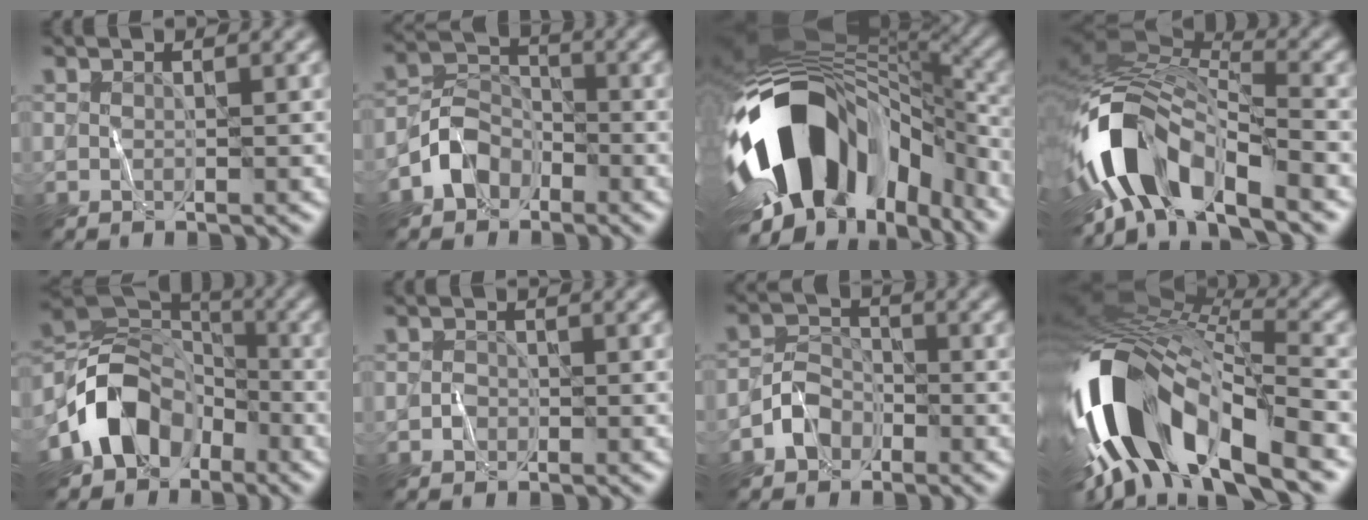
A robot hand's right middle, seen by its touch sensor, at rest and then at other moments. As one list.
[{"total": 3.7, "force": [-2.2, 2.7, 1.1], "torque": [-0.017, 0.010, -0.050]}, {"total": 16.1, "force": [-5.4, 10.1, 11.4], "torque": [-0.206, -0.010, -0.082]}, {"total": 10.9, "force": [-6.0, 4.6, 7.8], "torque": [-0.140, 0.010, -0.117]}, {"total": 9.0, "force": [-4.5, 6.4, 4.4], "torque": [-0.066, 0.006, -0.099]}, {"total": 0.7, "force": [-0.3, 0.6, 0.1], "torque": [0.002, 0.005, -0.006]}, {"total": 2.8, "force": [-1.6, 2.1, 0.8], "torque": [-0.009, 0.013, -0.036]}, {"total": 15.4, "force": [-6.0, 7.1, 12.2], "torque": [-0.246, 0.022, -0.118]}]